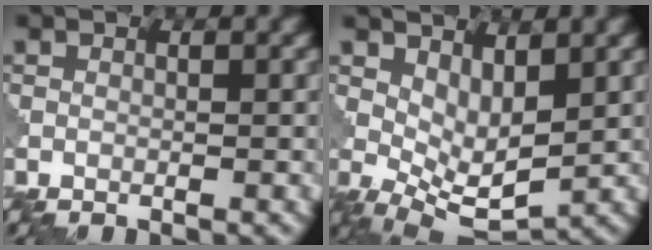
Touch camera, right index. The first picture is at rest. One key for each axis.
{"total": 4.5, "fx": 1.5, "fy": 2.1, "fz": 3.7, "tx": -0.072, "ty": -0.014, "tz": 0.035}